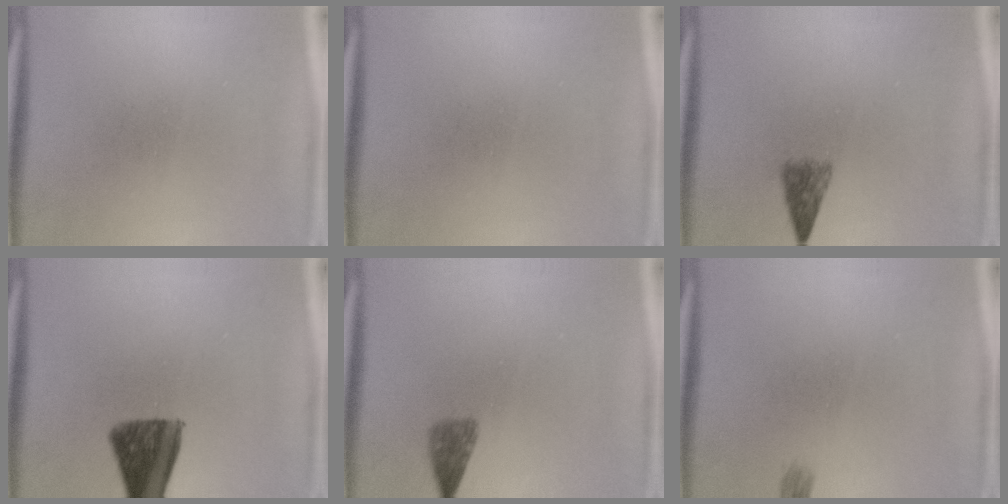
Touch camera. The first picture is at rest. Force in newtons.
{"total": 0.0}
{"total": 2.9}
{"total": 10.3}
{"total": 2.4}
{"total": 1.0}